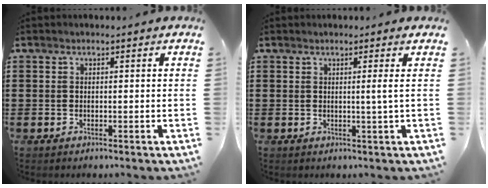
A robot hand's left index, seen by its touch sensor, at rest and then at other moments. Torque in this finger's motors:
{"motor_torque": [0.04, 0.11, 0.05, 0.02]}